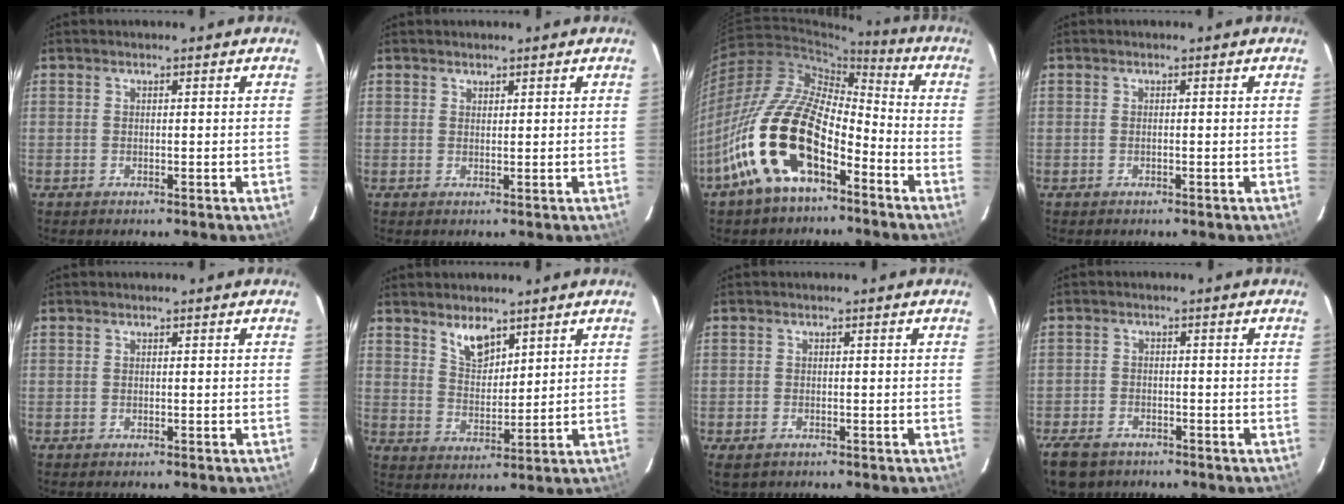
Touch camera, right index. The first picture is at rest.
{"total": 0.9, "force": [0.7, 0.4, 0.1], "torque": [-0.001, 0.002, 0.014]}
{"total": 19.5, "force": [-10.3, 8.8, 13.9], "torque": [-0.276, 0.004, -0.200]}
{"total": 0.0}
{"total": 0.0}
{"total": 6.1, "force": [4.4, 2.6, 3.3], "torque": [-0.053, 0.003, 0.087]}
{"total": 3.0, "force": [-1.7, 2.0, 1.4], "torque": [-0.029, -0.008, -0.028]}
{"total": 8.6, "force": [-6.0, 5.1, 3.5], "torque": [-0.105, -0.010, -0.107]}